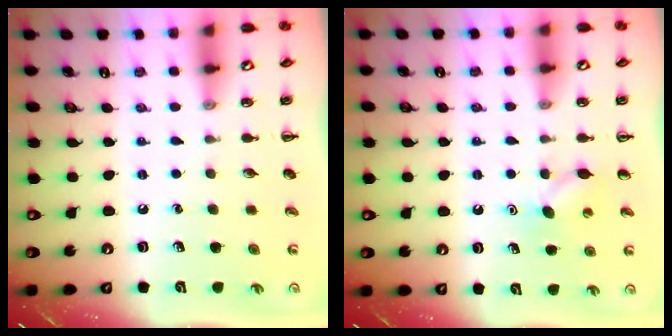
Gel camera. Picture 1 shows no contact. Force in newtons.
{"total": 5.5, "press": 5.3, "slide": 1.3}